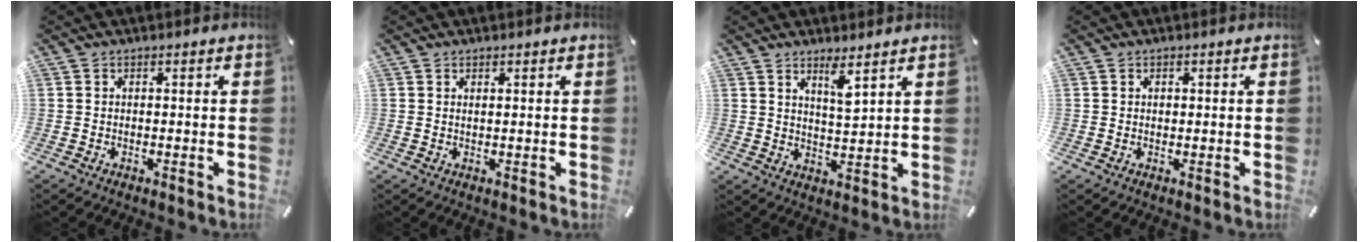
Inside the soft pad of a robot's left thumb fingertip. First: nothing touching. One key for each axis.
{"total": 0.7, "fx": 0.5, "fy": 0.0, "fz": 0.5, "tx": -0.010, "ty": -0.001, "tz": 0.009}
{"total": 5.1, "fx": 4.1, "fy": 0.4, "fz": 2.9, "tx": -0.053, "ty": -0.031, "tz": 0.068}
{"total": 0.6, "fx": 0.2, "fy": 0.5, "fz": 0.3, "tx": 0.001, "ty": -0.003, "tz": 0.001}